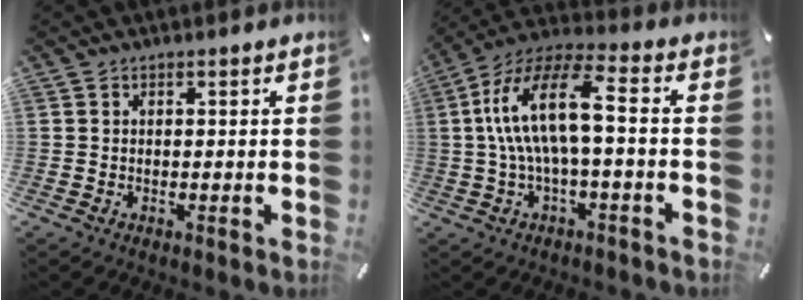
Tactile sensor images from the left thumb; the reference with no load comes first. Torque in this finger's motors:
{"motor_torque": [1.68, 3.25, 1.47, -0.97, 0.71]}